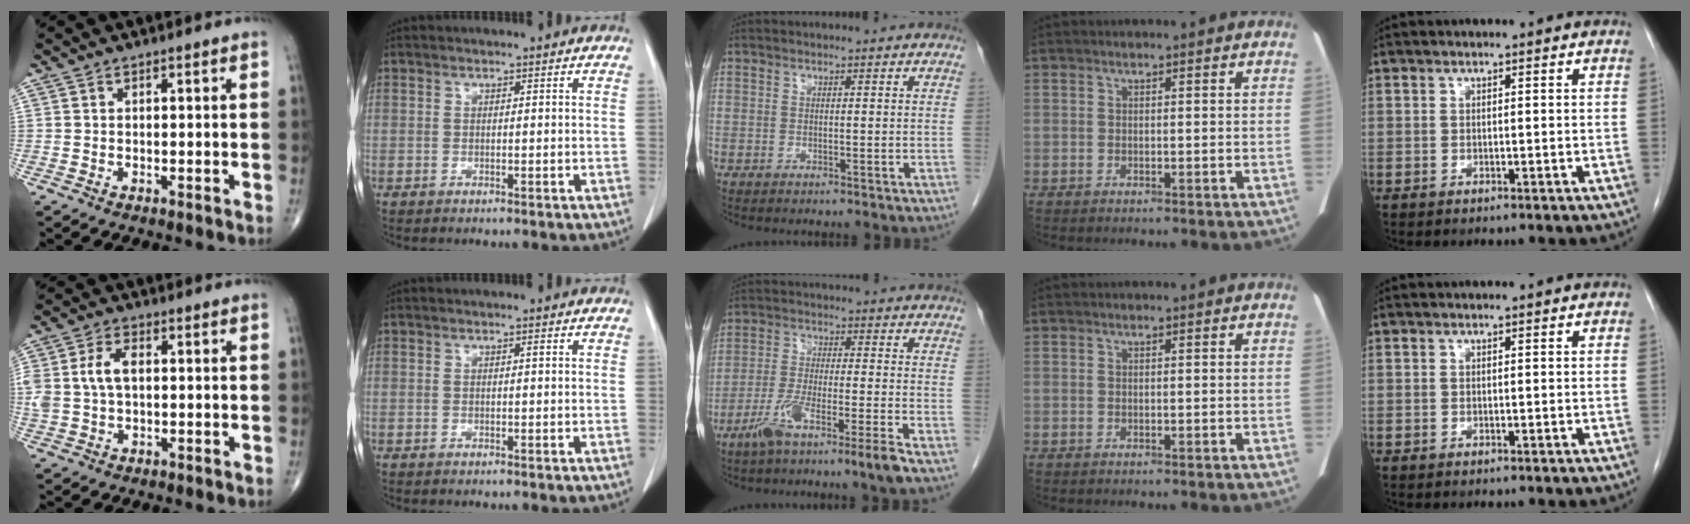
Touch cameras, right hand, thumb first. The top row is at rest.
{"thumb": {"total": 6.5, "force": [0.7, 4.0, 5.1], "torque": [-0.116, 0.017, 0.016]}, "middle": {"total": 7.7, "force": [-5.1, -0.7, 5.7], "torque": [-0.105, -0.012, -0.098]}}